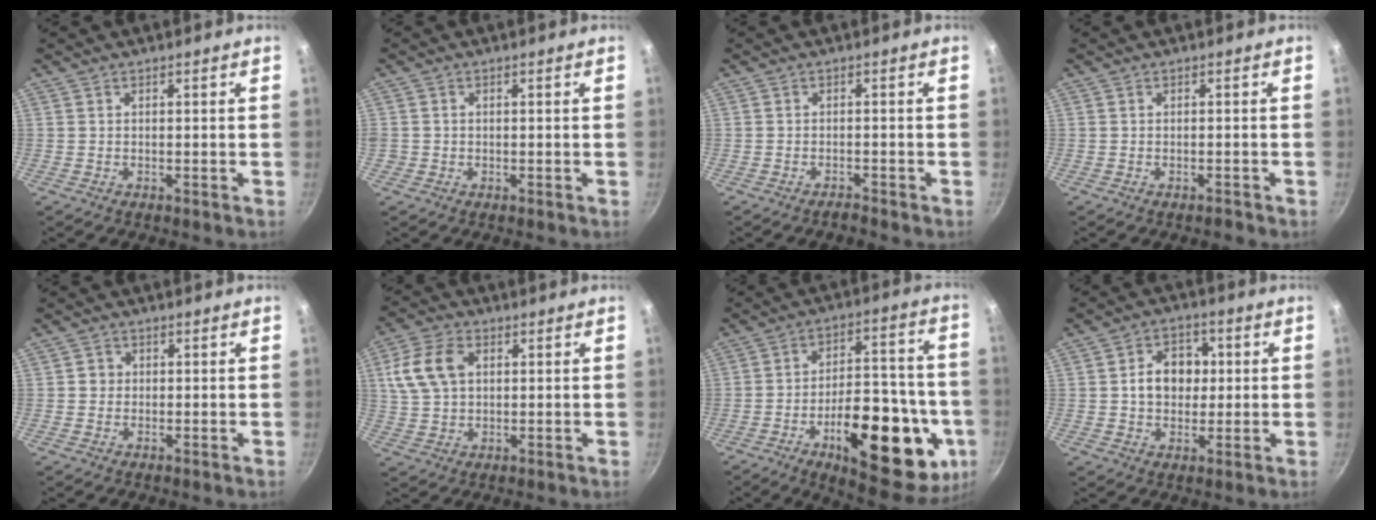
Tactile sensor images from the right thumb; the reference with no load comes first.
{"total": 1.2, "force": [-0.2, 1.2, 0.3], "torque": [-0.004, 0.001, -0.005]}
{"total": 1.5, "force": [-1.4, 0.3, 0.5], "torque": [-0.008, 0.016, -0.018]}
{"total": 1.0, "force": [-0.9, 0.3, 0.5], "torque": [-0.007, 0.011, -0.008]}
{"total": 2.0, "force": [0.0, 1.9, 0.6], "torque": [0.001, 0.006, -0.003]}
{"total": 10.3, "force": [2.6, 7.1, 7.0], "torque": [-0.130, 0.012, 0.046]}
{"total": 28.4, "force": [-9.4, 12.9, 23.5], "torque": [-0.271, 0.033, -0.123]}
{"total": 9.1, "force": [0.9, 7.1, 5.6], "torque": [-0.052, 0.011, 0.006]}